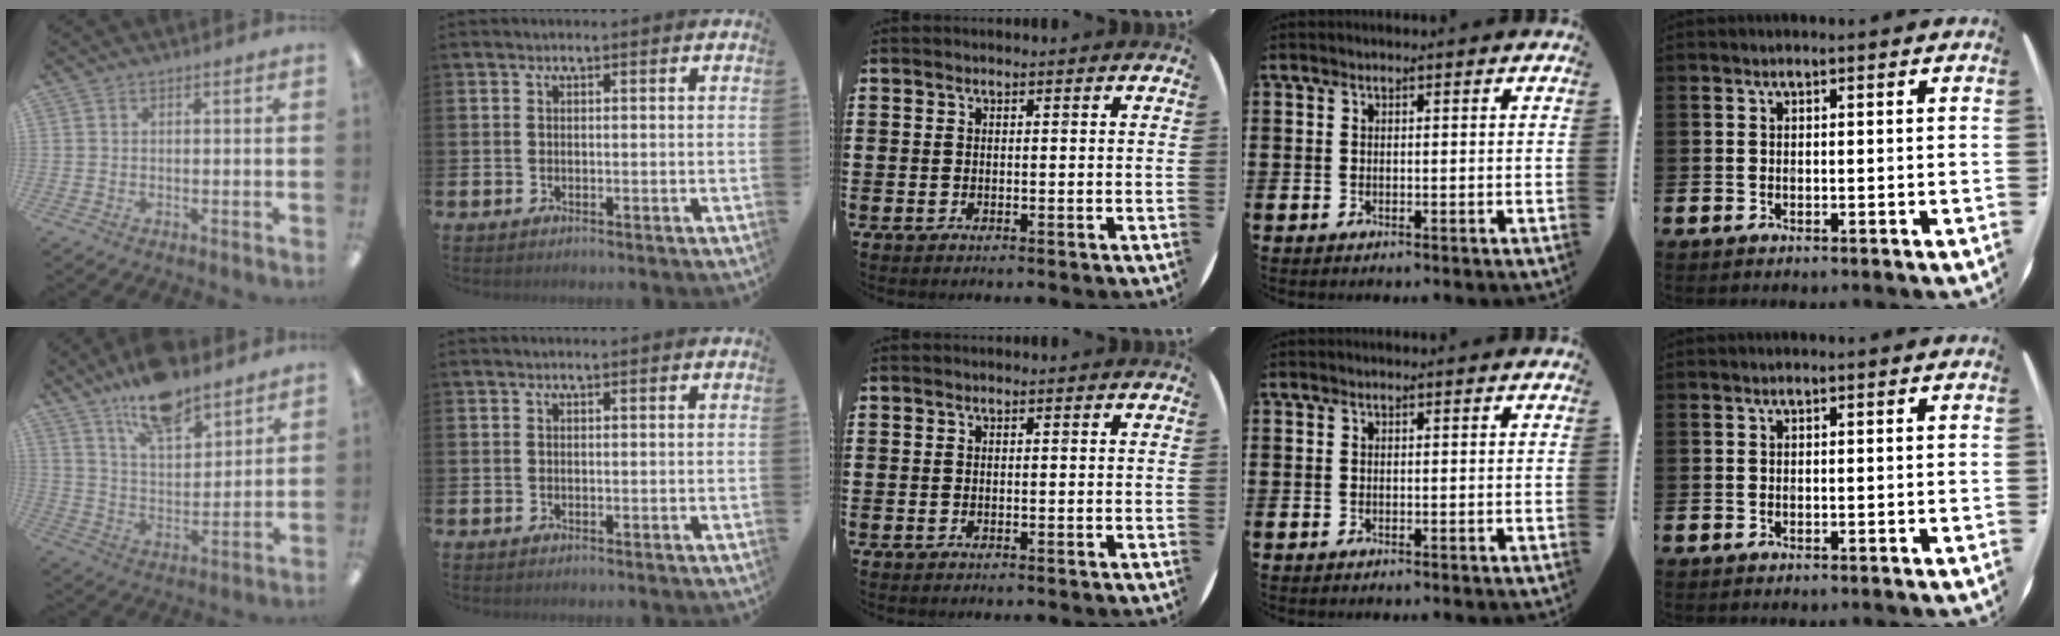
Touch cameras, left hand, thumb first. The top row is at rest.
{"thumb": {"total": 13.2, "force": [10.6, 4.9, 6.0], "torque": [-0.100, -0.057, 0.191]}}